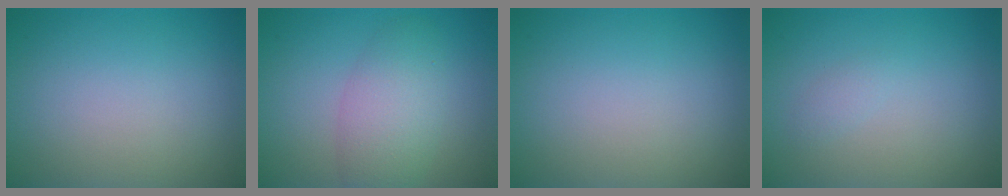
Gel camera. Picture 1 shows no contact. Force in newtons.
{"total": 4.2, "press": 4.2, "slide": 0.1}
{"total": 0.0}
{"total": 0.7, "press": 0.7, "slide": 0.0}